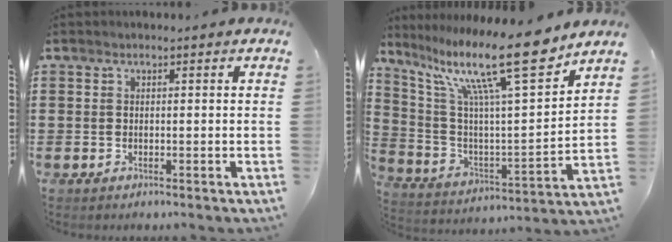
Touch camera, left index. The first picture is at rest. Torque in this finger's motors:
{"motor_torque": [2.14, 0.00, 1.05, 0.21]}